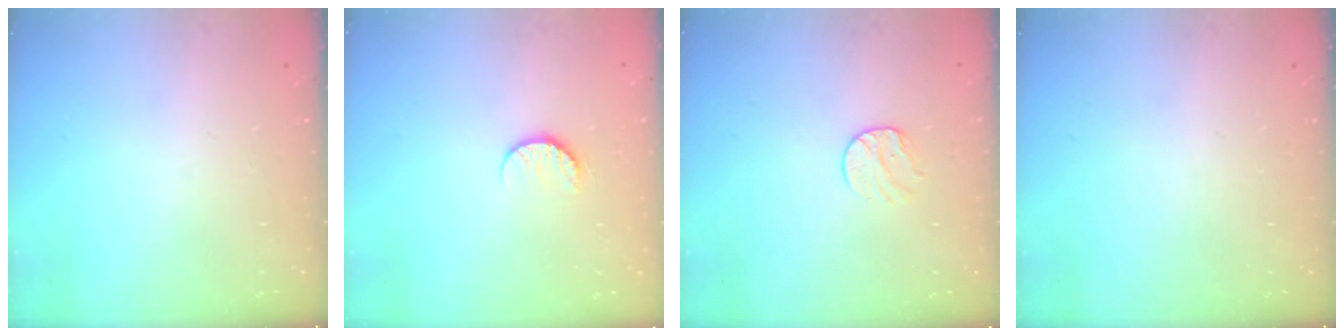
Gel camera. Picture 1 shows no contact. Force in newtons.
{"total": 7.8, "press": 7.7, "slide": 0.7}
{"total": 8.0, "press": 8.0, "slide": 0.7}
{"total": 0.0}